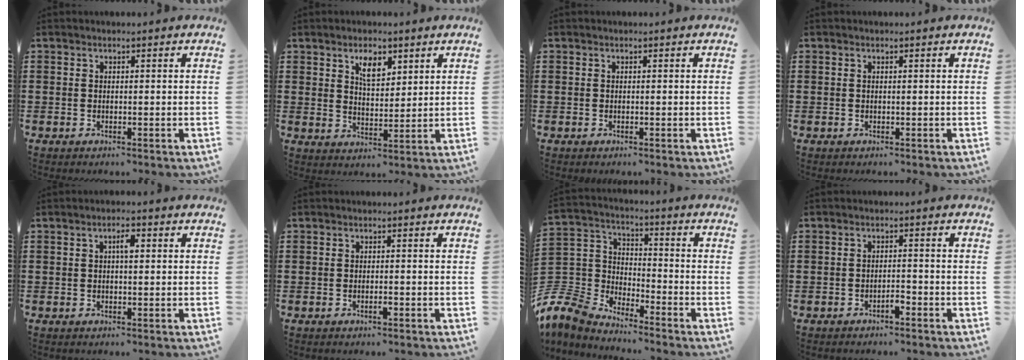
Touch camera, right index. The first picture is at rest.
{"total": 4.5, "force": [2.7, 2.1, 2.9], "torque": [-0.048, 0.002, 0.045]}
{"total": 0.0}
{"total": 0.0}
{"total": 2.0, "force": [0.4, 0.6, 1.8], "torque": [-0.029, 0.004, 0.002]}
{"total": 1.1, "force": [-0.7, 0.2, 0.9], "torque": [-0.018, -0.003, -0.011]}
{"total": 6.5, "force": [-5.8, 2.9, 0.7], "torque": [-0.073, -0.014, -0.129]}
{"total": 1.7, "force": [-1.3, 0.4, 1.1], "torque": [-0.023, 0.001, -0.024]}